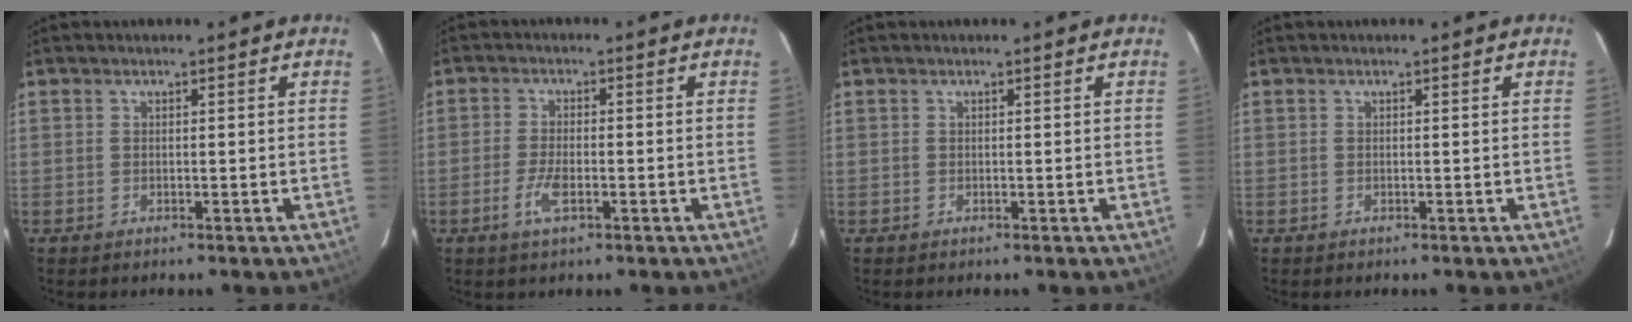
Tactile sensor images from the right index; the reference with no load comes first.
{"total": 4.5, "force": [-2.0, 1.6, 3.7], "torque": [-0.084, -0.003, -0.040]}
{"total": 0.0}
{"total": 0.0}